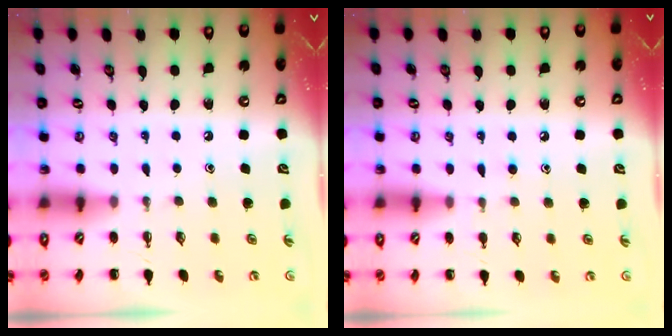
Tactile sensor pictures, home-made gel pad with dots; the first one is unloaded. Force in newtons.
{"total": 6.0, "press": 5.6, "slide": 2.1}